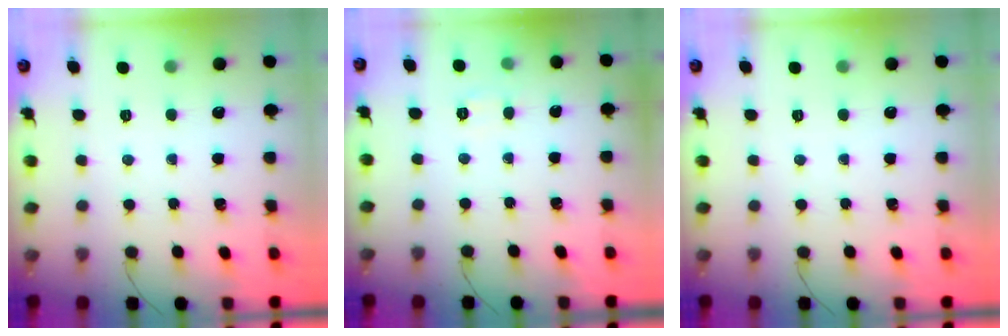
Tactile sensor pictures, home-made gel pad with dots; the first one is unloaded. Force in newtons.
{"total": 5.0, "press": 4.9, "slide": 1.1}
{"total": 0.0}